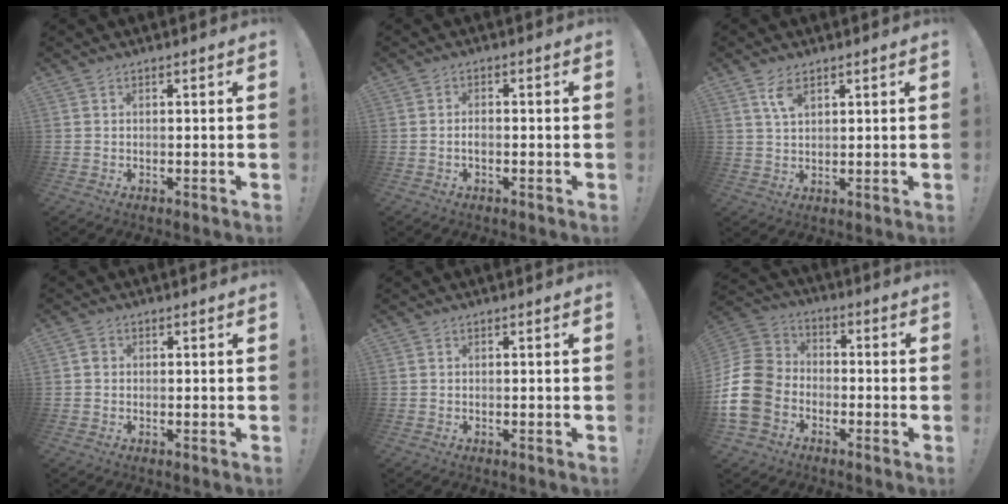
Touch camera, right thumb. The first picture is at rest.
{"total": 1.5, "force": [-0.6, 0.6, 1.3], "torque": [-0.021, 0.005, -0.012]}
{"total": 5.1, "force": [2.9, 2.4, 3.4], "torque": [-0.055, -0.012, 0.050]}
{"total": 1.4, "force": [-0.1, 1.2, 0.6], "torque": [-0.007, 0.004, -0.003]}
{"total": 0.0}
{"total": 15.7, "force": [-5.6, 12.1, 8.4], "torque": [-0.161, 0.047, -0.093]}